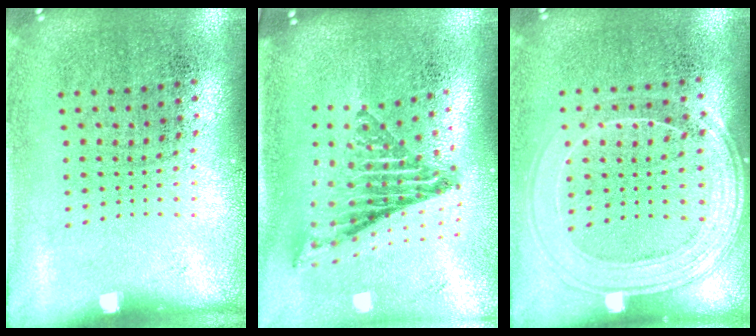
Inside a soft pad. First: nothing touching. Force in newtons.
{"total": 2.0, "press": 1.5, "slide": 1.4}
{"total": 1.6, "press": 1.5, "slide": 0.6}